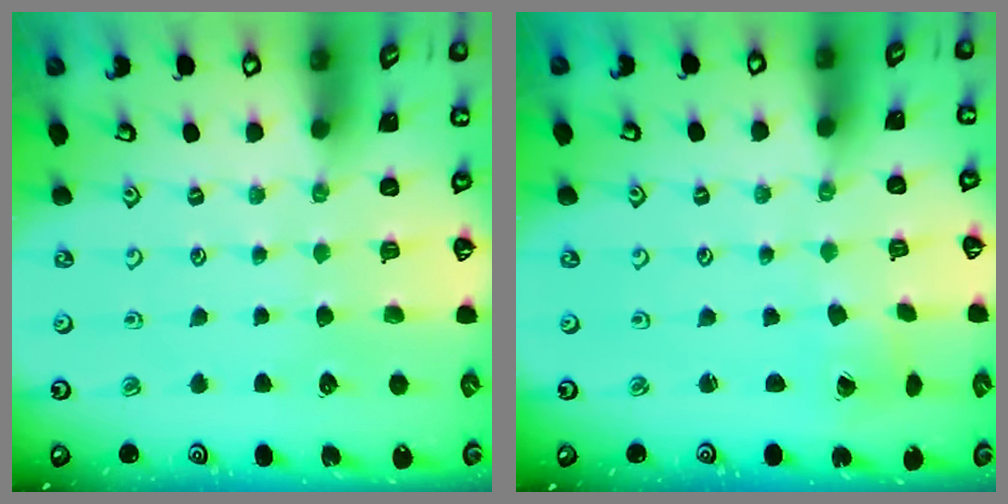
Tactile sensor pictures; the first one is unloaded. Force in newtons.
{"total": 0.7, "press": 0.7, "slide": 0.1}